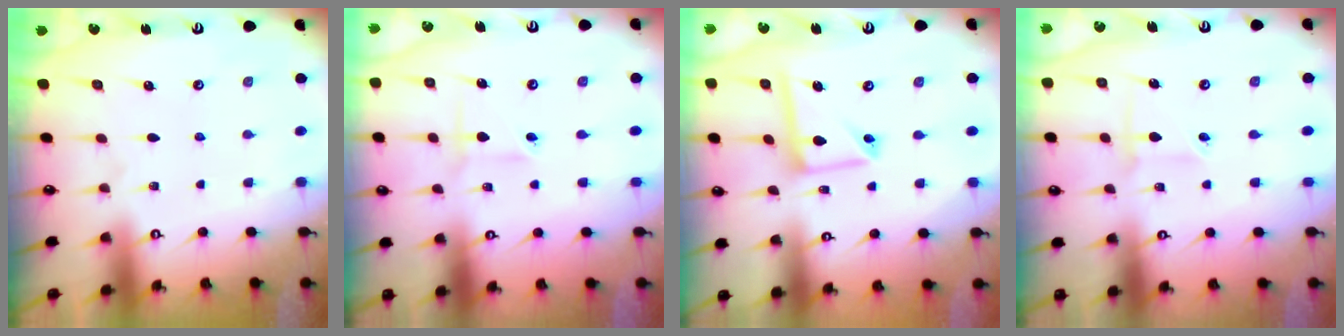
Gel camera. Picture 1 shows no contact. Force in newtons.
{"total": 2.2, "press": 2.1, "slide": 0.6}
{"total": 11.6, "press": 11.6, "slide": 0.9}
{"total": 3.6, "press": 3.5, "slide": 1.0}